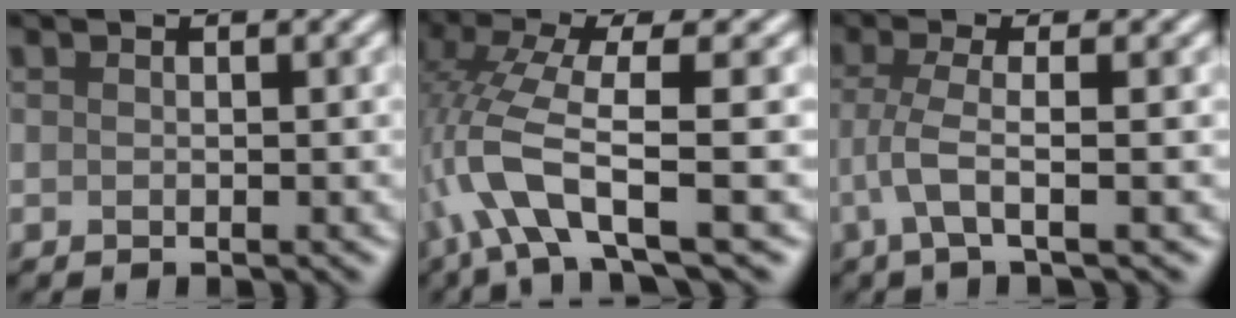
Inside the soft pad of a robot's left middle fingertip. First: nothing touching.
{"total": 7.2, "force": [-1.9, 1.8, 6.8], "torque": [-0.158, 0.005, -0.046]}
{"total": 2.8, "force": [-0.9, 0.2, 2.6], "torque": [-0.063, 0.008, -0.023]}